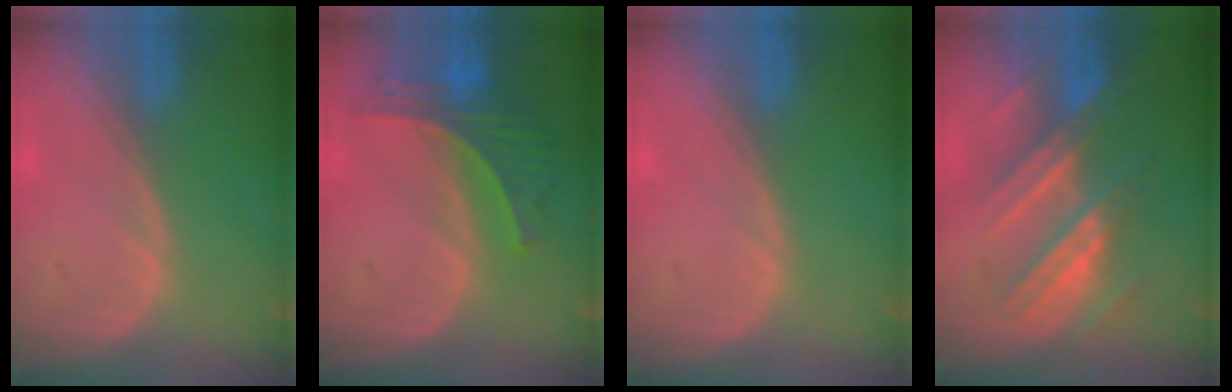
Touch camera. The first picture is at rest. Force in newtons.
{"total": 6.9, "press": 6.3, "slide": 2.9}
{"total": 0.0}
{"total": 8.6, "press": 8.3, "slide": 2.4}